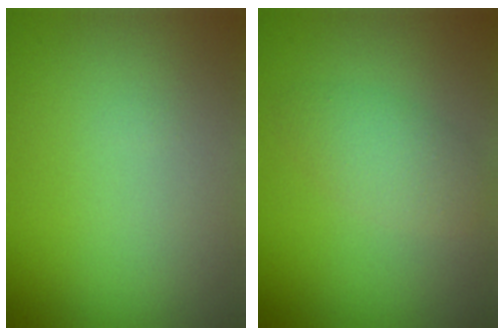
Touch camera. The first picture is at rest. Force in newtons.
{"total": 2.7, "press": 2.7, "slide": 0.2}